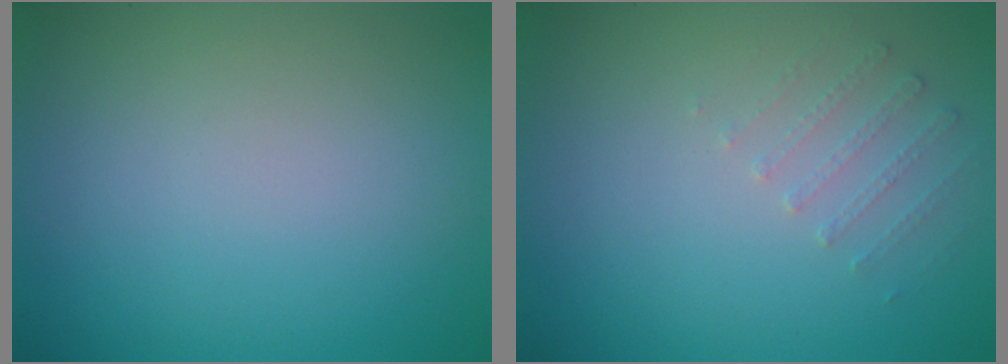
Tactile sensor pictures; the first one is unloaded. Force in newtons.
{"total": 1.1, "press": 0.7, "slide": 0.8}